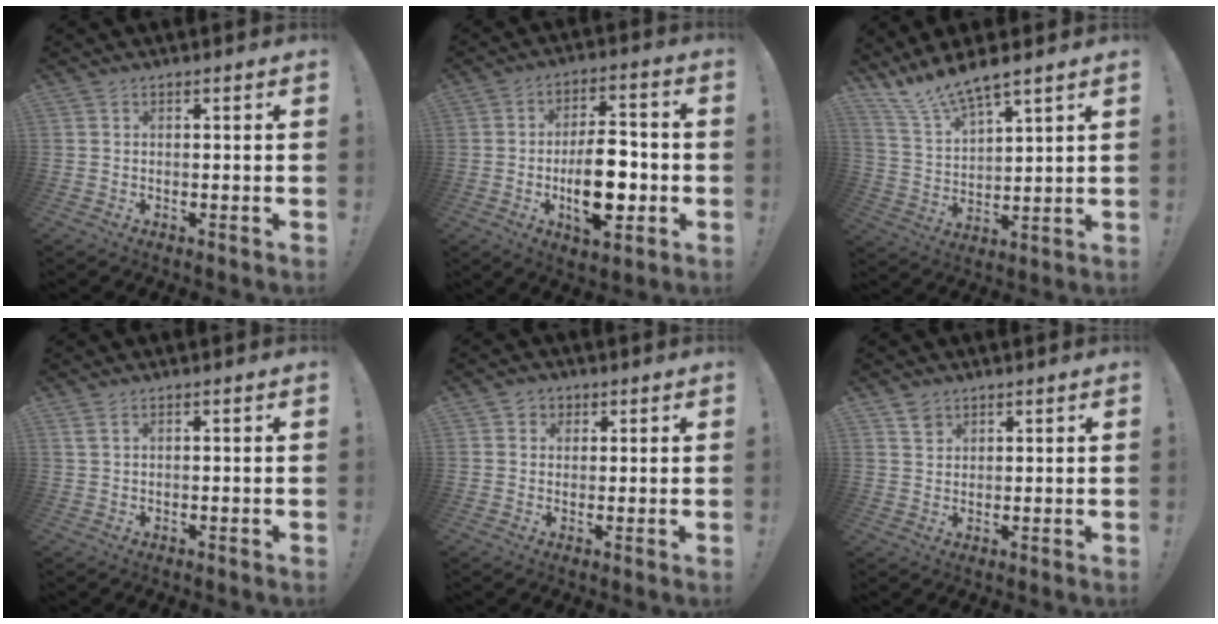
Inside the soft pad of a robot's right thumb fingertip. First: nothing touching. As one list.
[{"total": 15.0, "force": [-3.0, 7.9, 12.4], "torque": [-0.197, 0.008, -0.051]}, {"total": 10.3, "force": [9.5, 1.1, 3.9], "torque": [-0.097, -0.064, 0.174]}, {"total": 1.8, "force": [0.9, 0.4, 1.5], "torque": [-0.036, 0.003, 0.018]}, {"total": 3.0, "force": [0.8, 2.8, 0.6], "torque": [-0.002, -0.002, 0.014]}, {"total": 3.3, "force": [2.4, 2.1, 0.8], "torque": [-0.004, -0.015, 0.045]}]